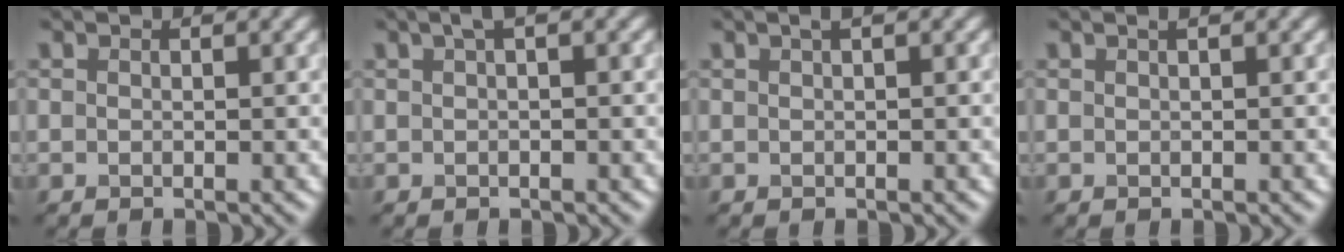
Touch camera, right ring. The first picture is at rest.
{"total": 1.2, "force": [0.5, 0.2, 1.1], "torque": [-0.020, 0.009, 0.009]}
{"total": 0.9, "force": [0.4, 0.2, 0.7], "torque": [-0.013, 0.009, 0.007]}
{"total": 0.5, "force": [0.3, 0.1, 0.4], "torque": [-0.006, 0.005, 0.004]}